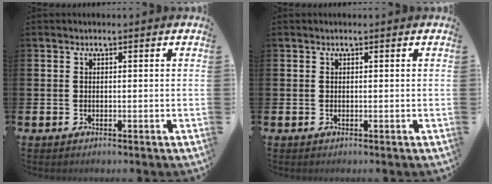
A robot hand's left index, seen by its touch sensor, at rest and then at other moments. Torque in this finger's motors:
{"motor_torque": [-0.01, 0.17, -0.17, -0.01]}